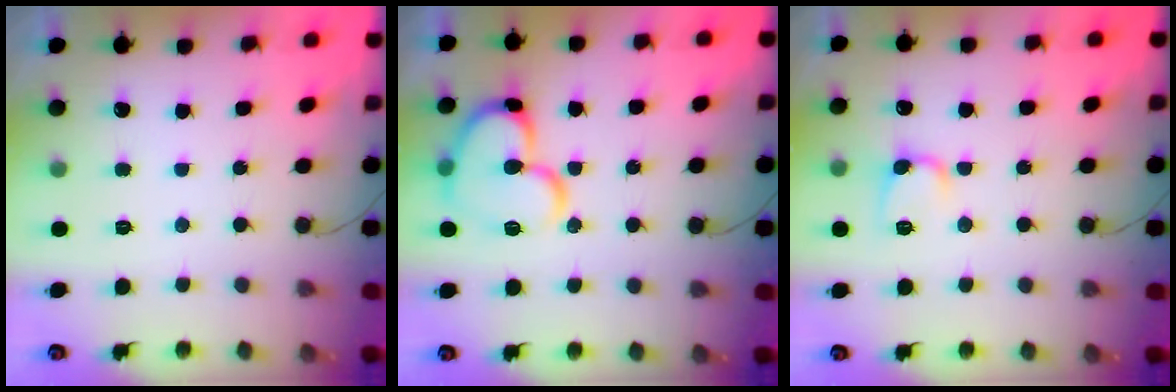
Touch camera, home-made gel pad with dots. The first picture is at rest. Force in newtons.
{"total": 16.7, "press": 16.6, "slide": 1.8}
{"total": 5.6, "press": 5.5, "slide": 0.8}